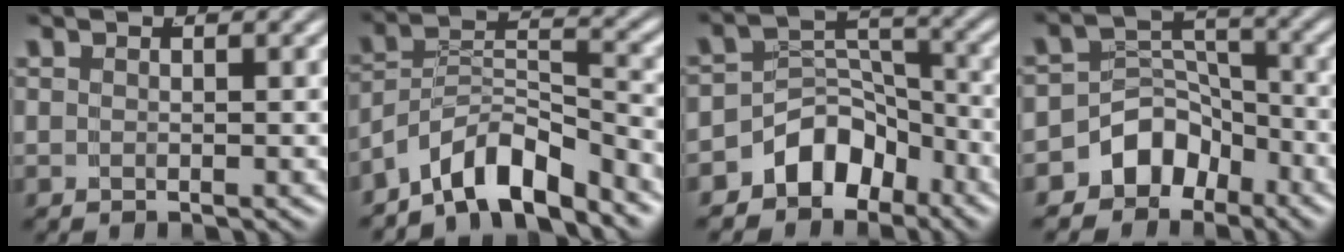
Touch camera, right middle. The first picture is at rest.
{"total": 7.6, "force": [-4.9, 4.1, 4.1], "torque": [-0.059, -0.004, -0.085]}
{"total": 7.6, "force": [-4.3, 5.5, 3.0], "torque": [-0.048, -0.005, -0.079]}
{"total": 8.6, "force": [-4.2, 6.8, 3.2], "torque": [-0.058, -0.012, -0.080]}